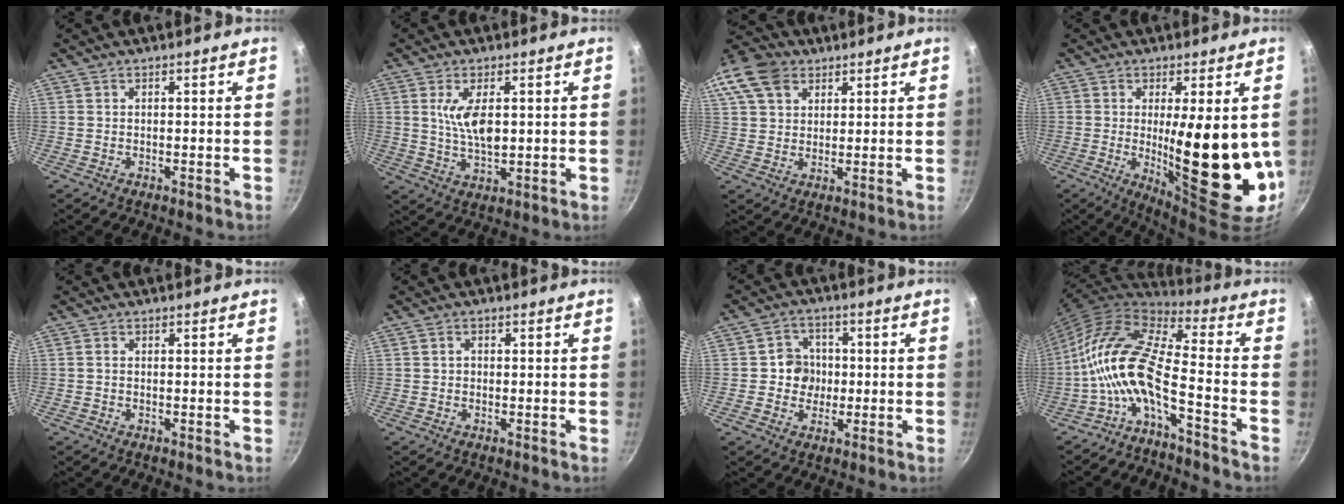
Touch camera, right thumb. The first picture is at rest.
{"total": 7.7, "force": [1.4, 3.5, 6.8], "torque": [-0.120, -0.011, 0.031]}
{"total": 17.1, "force": [8.2, 12.4, 8.4], "torque": [-0.194, 0.031, 0.149]}
{"total": 18.9, "force": [0.0, 5.6, 18.1], "torque": [-0.243, -0.032, 0.012]}
{"total": 0.7, "force": [0.0, 0.5, 0.5], "torque": [-0.010, 0.004, -0.003]}
{"total": 1.3, "force": [0.0, 1.1, 0.7], "torque": [-0.010, 0.005, -0.002]}
{"total": 6.2, "force": [-0.3, 5.8, 2.1], "torque": [0.007, 0.010, -0.014]}
{"total": 13.7, "force": [-5.3, 4.5, 11.7], "torque": [-0.237, 0.059, -0.119]}